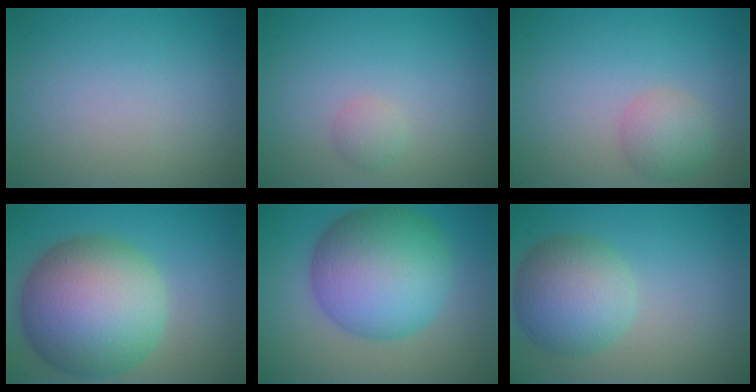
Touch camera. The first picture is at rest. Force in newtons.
{"total": 1.1, "press": 1.1, "slide": 0.0}
{"total": 2.5, "press": 2.5, "slide": 0.1}
{"total": 13.6, "press": 13.6, "slide": 0.4}
{"total": 11.5, "press": 11.5, "slide": 0.1}
{"total": 6.6, "press": 6.6, "slide": 0.2}